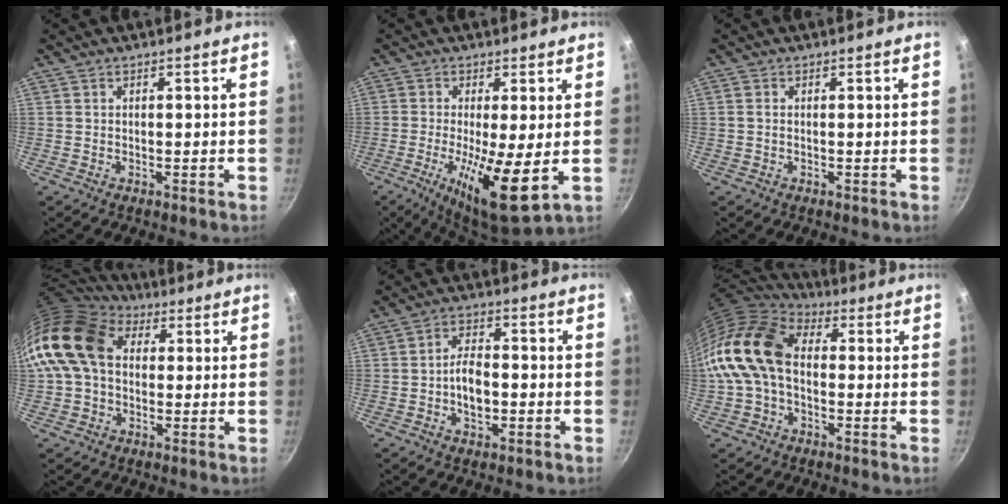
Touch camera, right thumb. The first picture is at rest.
{"total": 12.8, "force": [-1.9, 3.0, 12.3], "torque": [-0.213, -0.018, -0.029]}
{"total": 0.9, "force": [0.0, 0.5, 0.7], "torque": [-0.016, 0.002, -0.002]}
{"total": 15.3, "force": [2.4, 11.4, 10.0], "torque": [-0.172, 0.025, 0.028]}
{"total": 6.5, "force": [-1.5, 3.7, 5.2], "torque": [-0.078, 0.021, -0.029]}
{"total": 16.1, "force": [-0.5, 11.1, 11.7], "torque": [-0.212, 0.039, -0.025]}